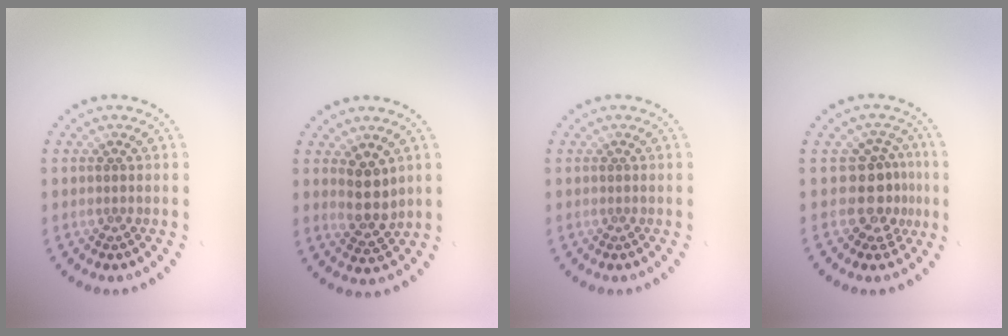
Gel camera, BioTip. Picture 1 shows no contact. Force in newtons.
{"total": 2.9, "press": 2.5, "slide": 1.4}
{"total": 0.0}
{"total": 3.4, "press": 2.6, "slide": 2.1}